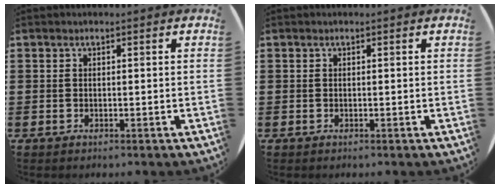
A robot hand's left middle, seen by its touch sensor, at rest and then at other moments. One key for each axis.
{"total": 0.0}